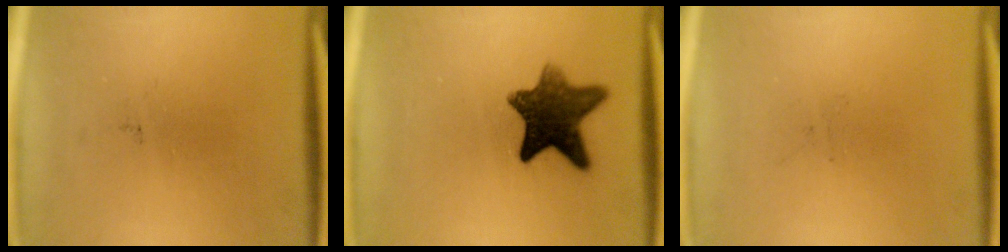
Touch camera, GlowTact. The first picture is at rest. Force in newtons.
{"total": 10.4}
{"total": 0.0}